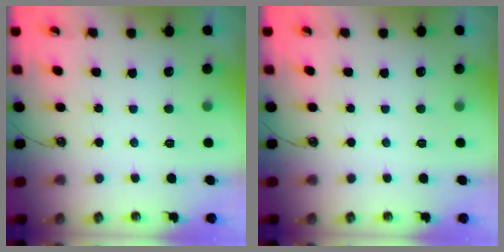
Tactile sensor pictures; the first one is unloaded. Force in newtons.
{"total": 0.0}